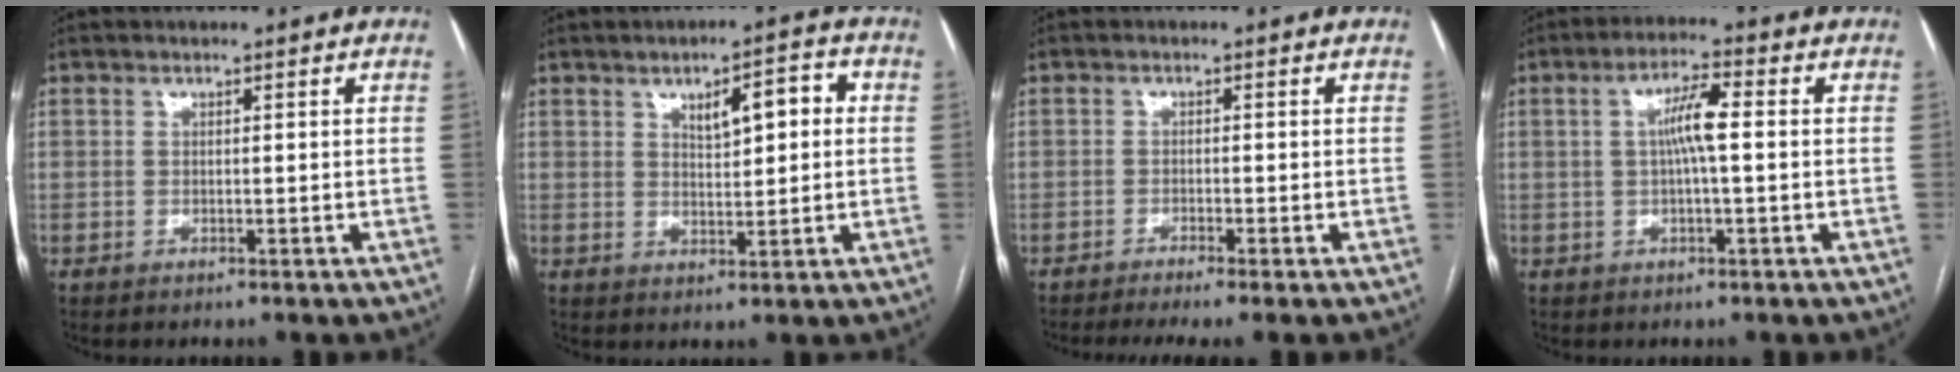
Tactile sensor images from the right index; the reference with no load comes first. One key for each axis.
{"total": 6.0, "fx": 1.7, "fy": 2.2, "fz": 5.4, "tx": -0.078, "ty": 0.017, "tz": 0.028}
{"total": 5.1, "fx": -4.1, "fy": -0.4, "fz": 3.1, "tx": -0.040, "ty": -0.008, "tz": -0.065}
{"total": 5.4, "fx": 0.4, "fy": 0.7, "fz": 5.4, "tx": -0.100, "ty": 0.014, "tz": 0.006}